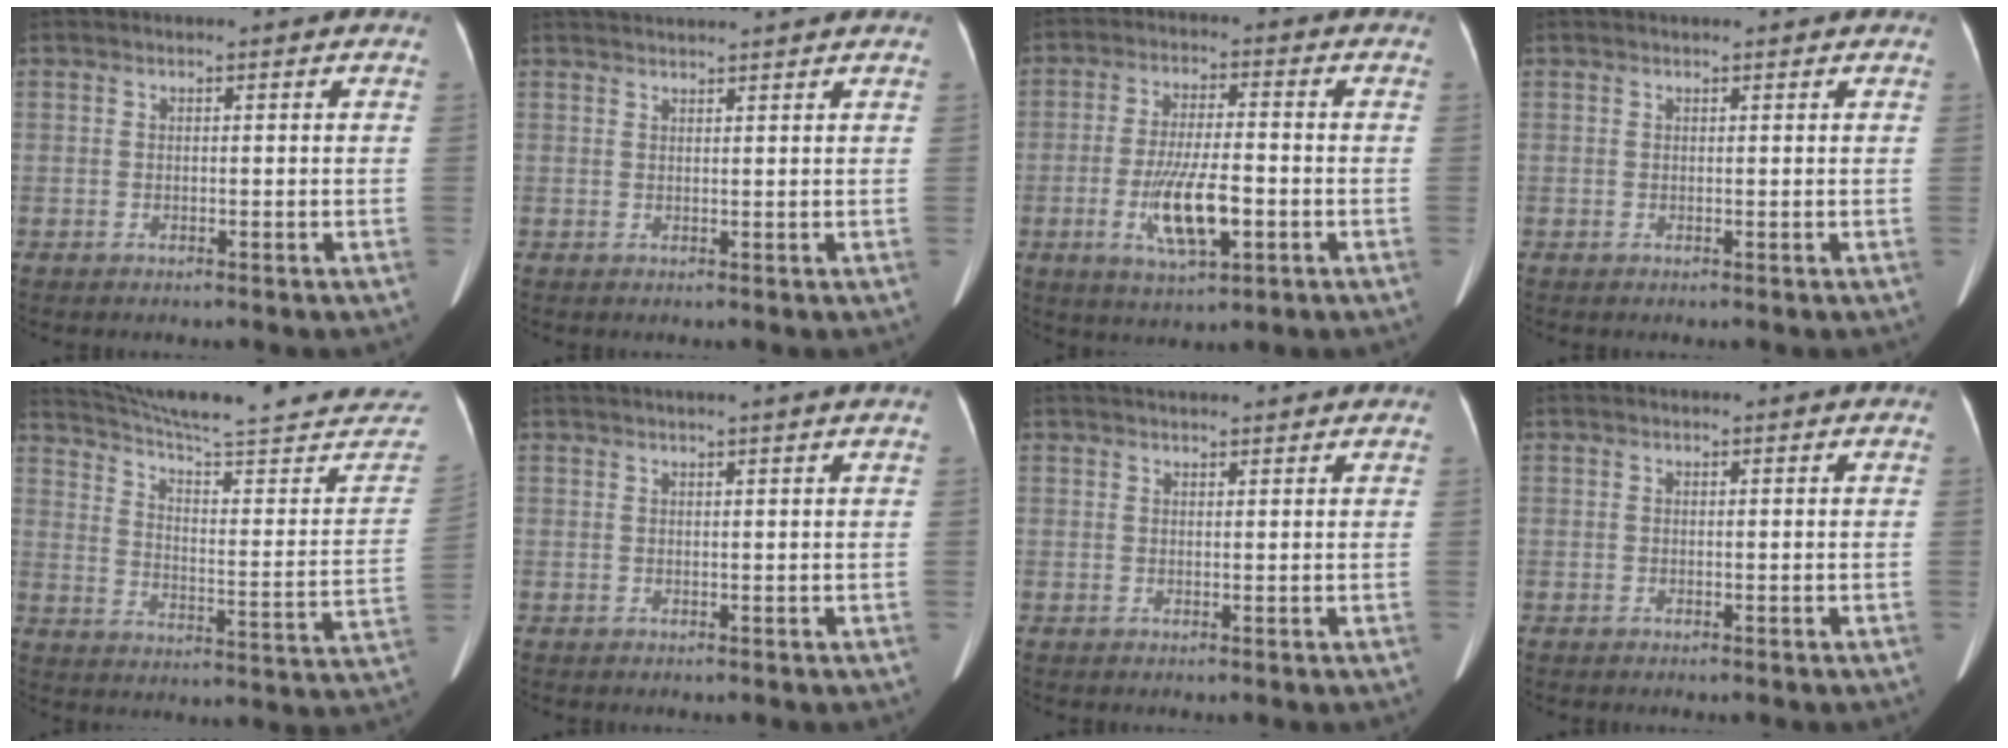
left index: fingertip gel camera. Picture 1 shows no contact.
{"total": 6.3, "force": [5.9, -0.9, 1.9], "torque": [-0.024, 0.031, 0.078]}
{"total": 9.3, "force": [-2.7, 2.3, 8.6], "torque": [-0.167, -0.009, -0.045]}
{"total": 2.4, "force": [2.2, 0.2, 0.8], "torque": [-0.011, 0.023, 0.028]}
{"total": 30.6, "force": [28.2, 1.1, 11.7], "torque": [-0.179, -0.112, 0.361]}
{"total": 4.9, "force": [4.0, -1.3, 2.4], "torque": [-0.028, 0.022, 0.055]}
{"total": 6.9, "force": [6.3, 0.8, 2.5], "torque": [-0.037, 0.038, 0.086]}
{"total": 0.6, "force": [0.6, 0.0, 0.2], "torque": [-0.002, 0.012, 0.010]}